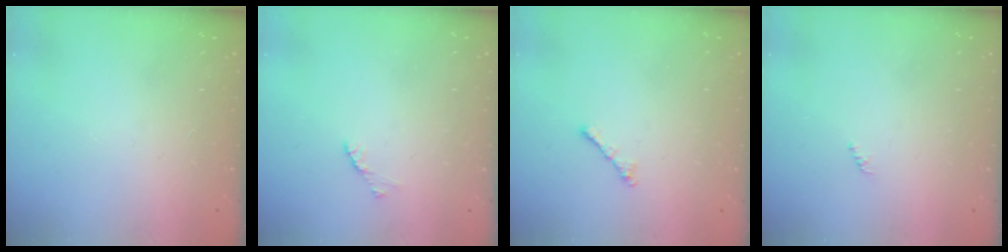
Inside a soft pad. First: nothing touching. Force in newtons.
{"total": 1.7, "press": 1.6, "slide": 0.4}
{"total": 2.1, "press": 2.0, "slide": 0.6}
{"total": 0.7, "press": 0.7, "slide": 0.3}